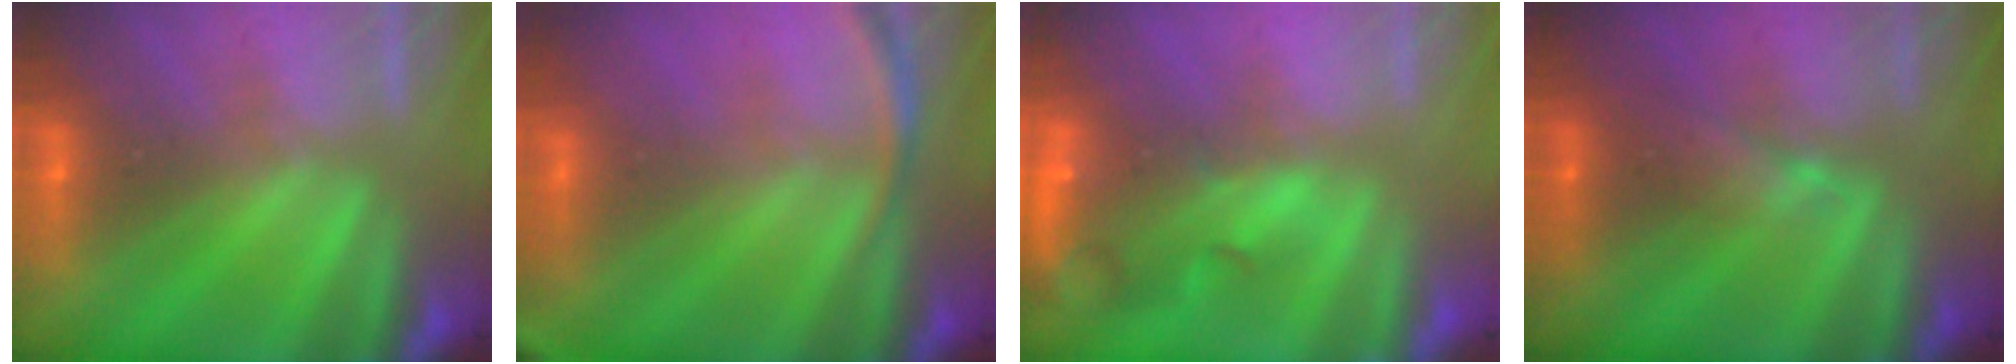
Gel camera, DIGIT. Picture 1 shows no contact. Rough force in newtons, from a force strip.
{"total": 2.6}
{"total": 10.1}
{"total": 2.3}